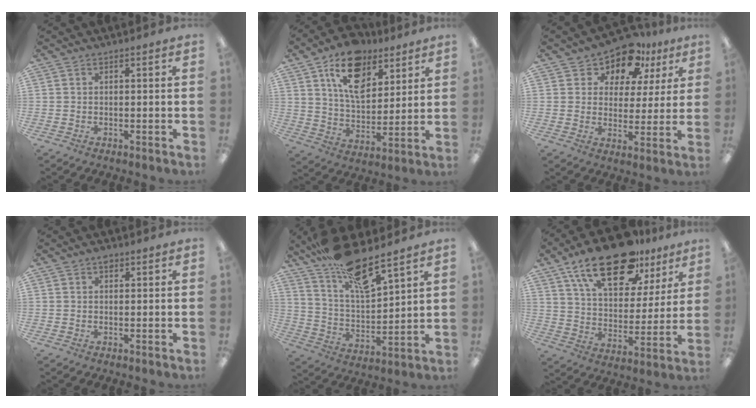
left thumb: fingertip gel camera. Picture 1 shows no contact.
{"total": 15.5, "force": [9.0, 9.1, 8.7], "torque": [-0.138, -0.031, 0.162]}
{"total": 10.1, "force": [7.7, 5.6, 3.1], "torque": [-0.060, -0.057, 0.140]}
{"total": 1.5, "force": [0.8, 0.8, 0.9], "torque": [-0.012, 0.001, 0.011]}
{"total": 16.1, "force": [13.0, 3.7, 8.8], "torque": [-0.166, -0.084, 0.225]}
{"total": 20.6, "force": [13.9, 9.5, 11.9], "torque": [-0.197, -0.070, 0.240]}